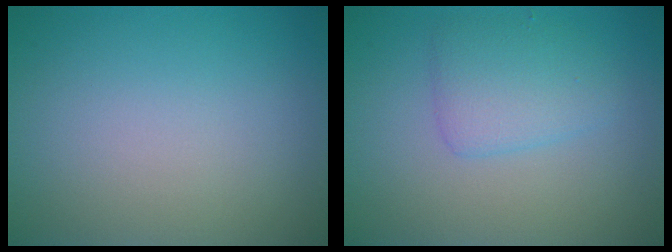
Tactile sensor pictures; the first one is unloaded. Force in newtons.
{"total": 2.8, "press": 2.8, "slide": 0.1}